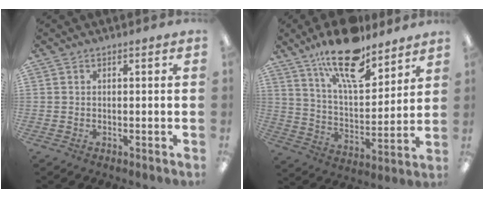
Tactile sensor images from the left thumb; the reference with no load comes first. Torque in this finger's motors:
{"motor_torque": [0.41, 0.43, 1.54, -1.24, 0.36]}